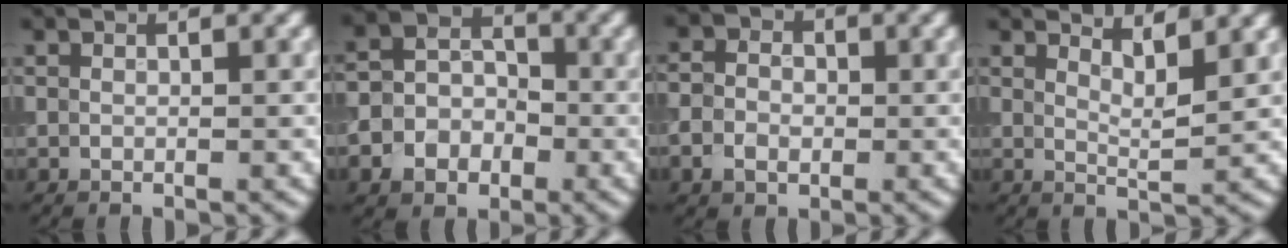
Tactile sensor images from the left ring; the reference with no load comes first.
{"total": 6.7, "force": [-2.6, 5.5, 2.8], "torque": [-0.029, -0.004, -0.060]}
{"total": 3.7, "force": [-0.7, 3.0, 2.0], "torque": [-0.026, 0.001, -0.018]}
{"total": 2.8, "force": [2.2, 0.5, 1.6], "torque": [-0.018, -0.005, 0.035]}